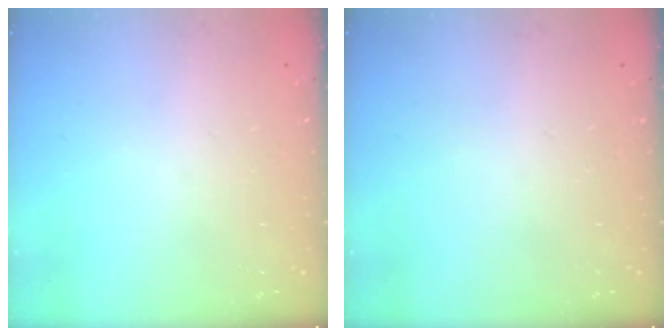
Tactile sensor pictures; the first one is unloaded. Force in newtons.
{"total": 0.0}